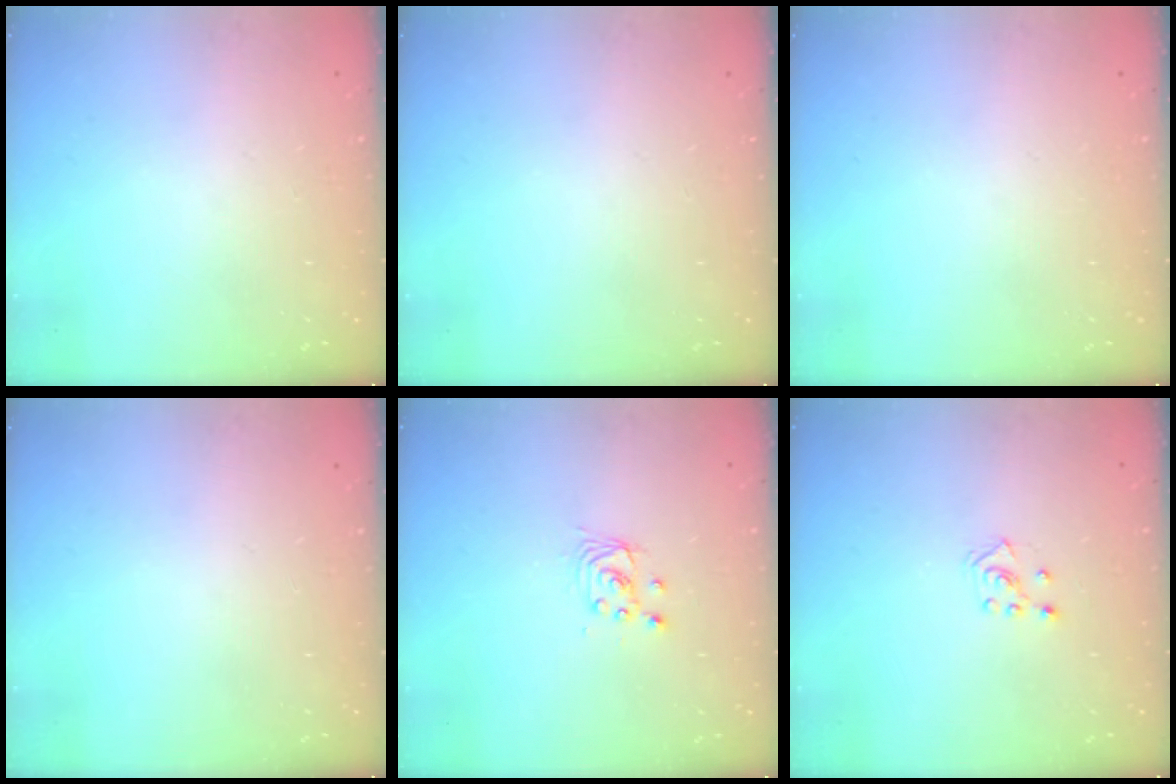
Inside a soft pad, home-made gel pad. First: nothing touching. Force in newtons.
{"total": 0.0}
{"total": 0.0}
{"total": 0.0}
{"total": 2.9, "press": 2.9, "slide": 0.1}
{"total": 2.8, "press": 2.7, "slide": 0.5}